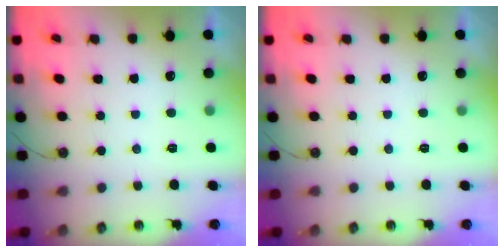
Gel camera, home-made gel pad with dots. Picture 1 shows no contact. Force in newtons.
{"total": 0.0}